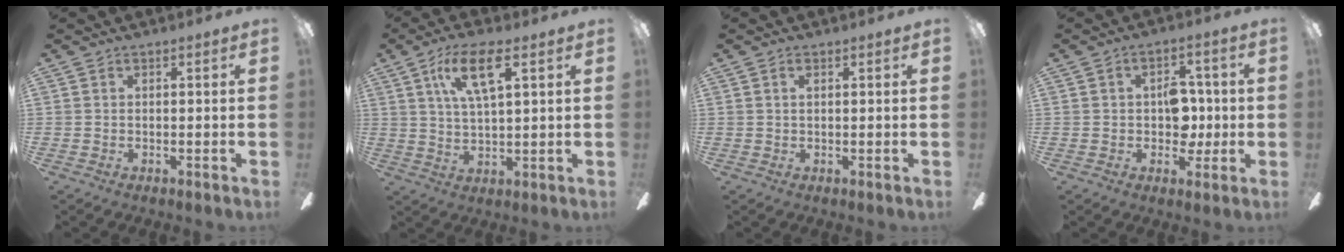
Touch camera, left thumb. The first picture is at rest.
{"total": 10.6, "force": [5.3, 3.5, 8.5], "torque": [-0.157, 0.000, 0.091]}
{"total": 1.2, "force": [0.4, 0.6, 1.0], "torque": [-0.022, 0.004, 0.007]}
{"total": 8.0, "force": [0.3, 5.9, 5.4], "torque": [-0.081, 0.014, 0.007]}